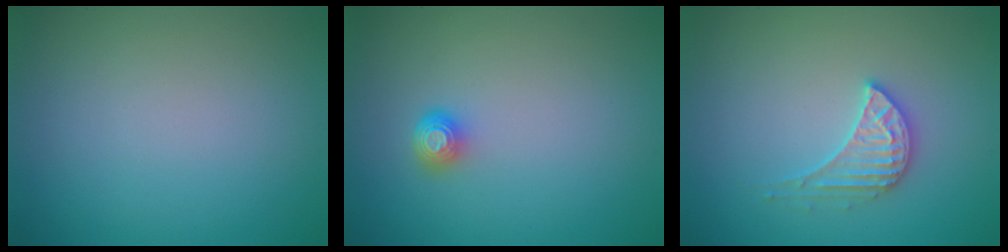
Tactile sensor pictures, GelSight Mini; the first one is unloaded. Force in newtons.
{"total": 1.7, "press": 1.2, "slide": 1.1}
{"total": 3.0, "press": 2.9, "slide": 0.4}